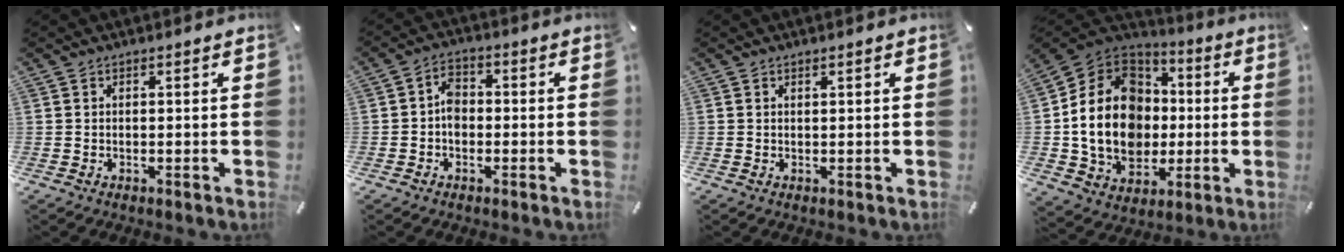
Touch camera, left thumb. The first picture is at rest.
{"total": 4.3, "force": [-0.9, 3.3, 2.6], "torque": [-0.047, 0.013, -0.016]}
{"total": 0.0}
{"total": 19.6, "force": [-1.2, 16.2, 10.8], "torque": [-0.231, 0.004, -0.018]}